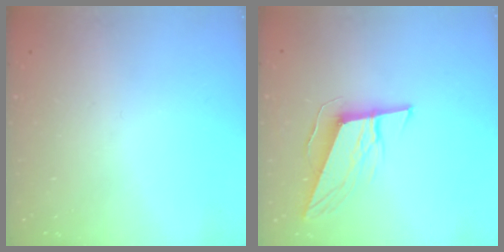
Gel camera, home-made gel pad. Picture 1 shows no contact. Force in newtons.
{"total": 10.3, "press": 10.0, "slide": 2.8}